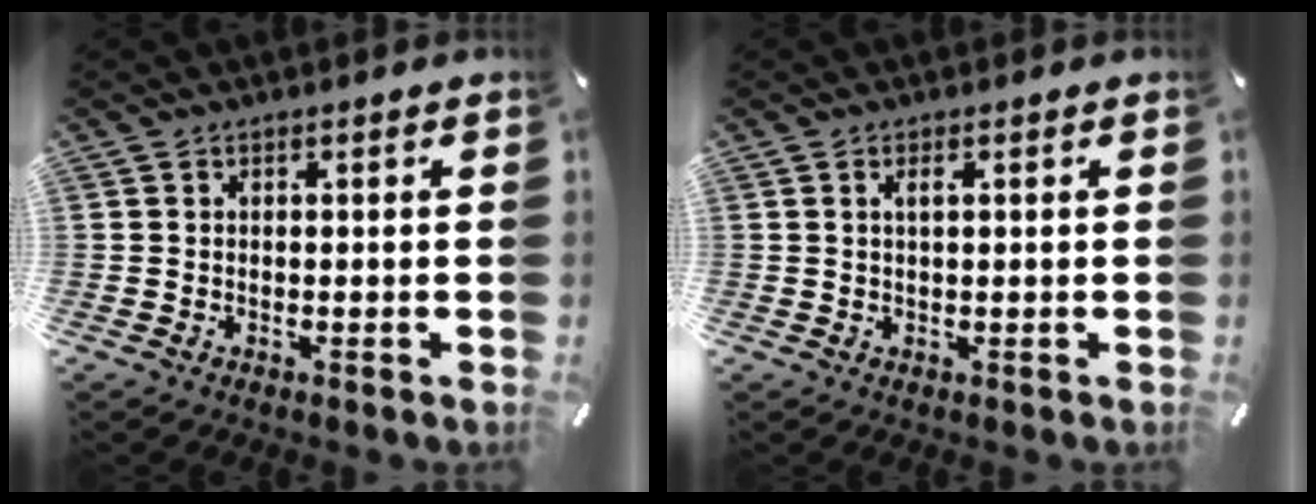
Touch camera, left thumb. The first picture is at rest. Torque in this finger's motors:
{"motor_torque": [0.45, 0.46, 0.39, -0.11, -0.03]}